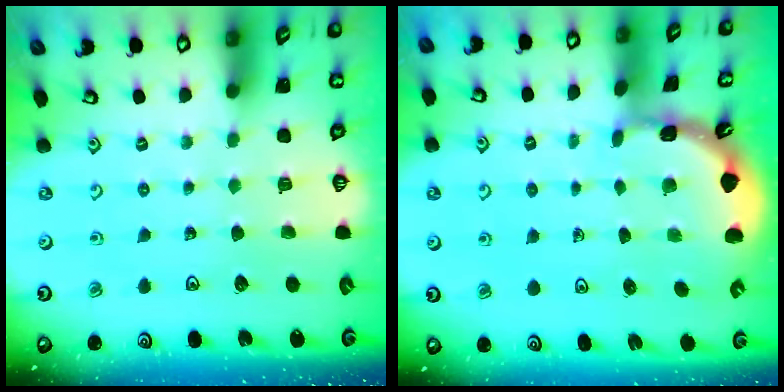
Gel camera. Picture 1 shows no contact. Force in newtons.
{"total": 1.5, "press": 1.5, "slide": 0.1}